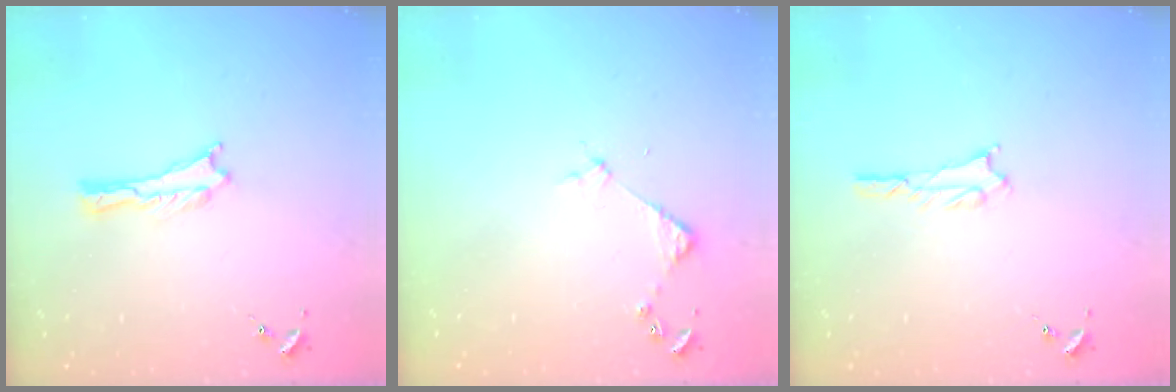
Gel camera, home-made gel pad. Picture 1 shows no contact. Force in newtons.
{"total": 3.7, "press": 3.7, "slide": 0.2}
{"total": 1.8, "press": 1.8, "slide": 0.2}